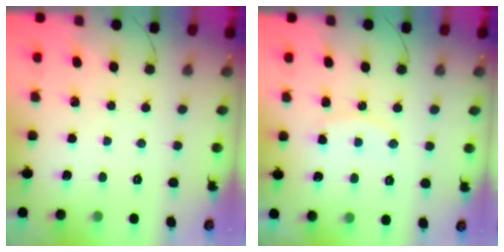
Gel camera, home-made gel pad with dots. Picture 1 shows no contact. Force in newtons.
{"total": 8.9, "press": 8.9, "slide": 0.7}